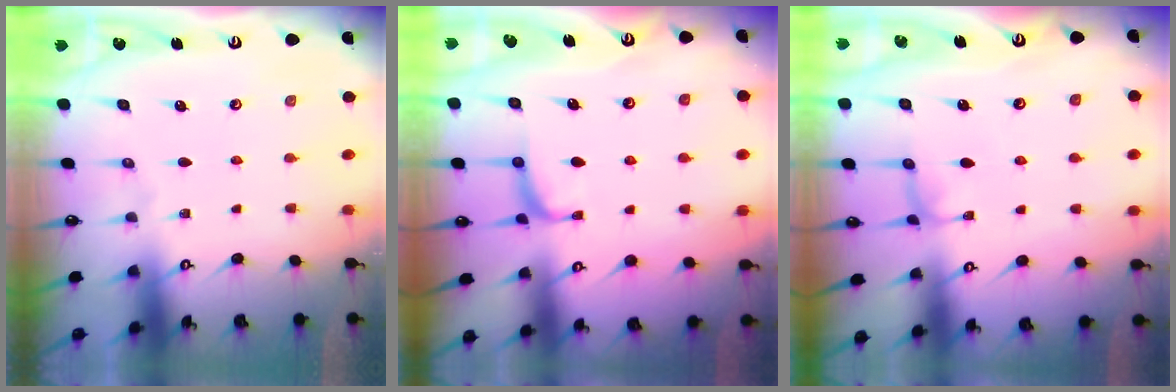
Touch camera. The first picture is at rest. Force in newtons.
{"total": 0.8, "press": 0.6, "slide": 0.6}
{"total": 0.6, "press": 0.6, "slide": 0.3}